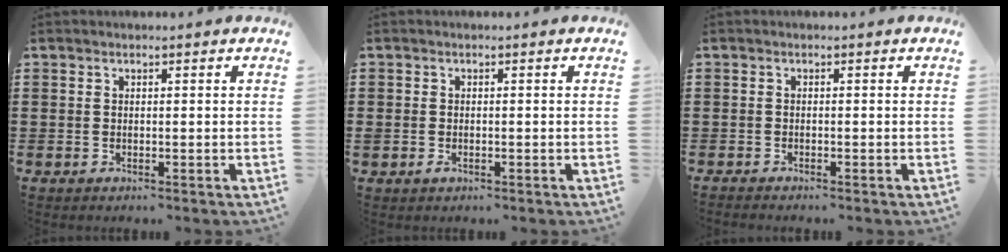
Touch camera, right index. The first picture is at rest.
{"total": 0.8, "force": [-0.4, 0.4, 0.5], "torque": [-0.013, -0.004, -0.006]}
{"total": 0.7, "force": [-0.7, -0.1, -0.1], "torque": [0.002, 0.000, -0.015]}